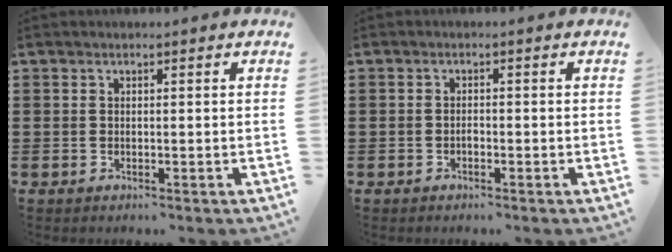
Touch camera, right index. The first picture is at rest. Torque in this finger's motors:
{"motor_torque": [2.14, 0.00, 0.01, 0.02]}